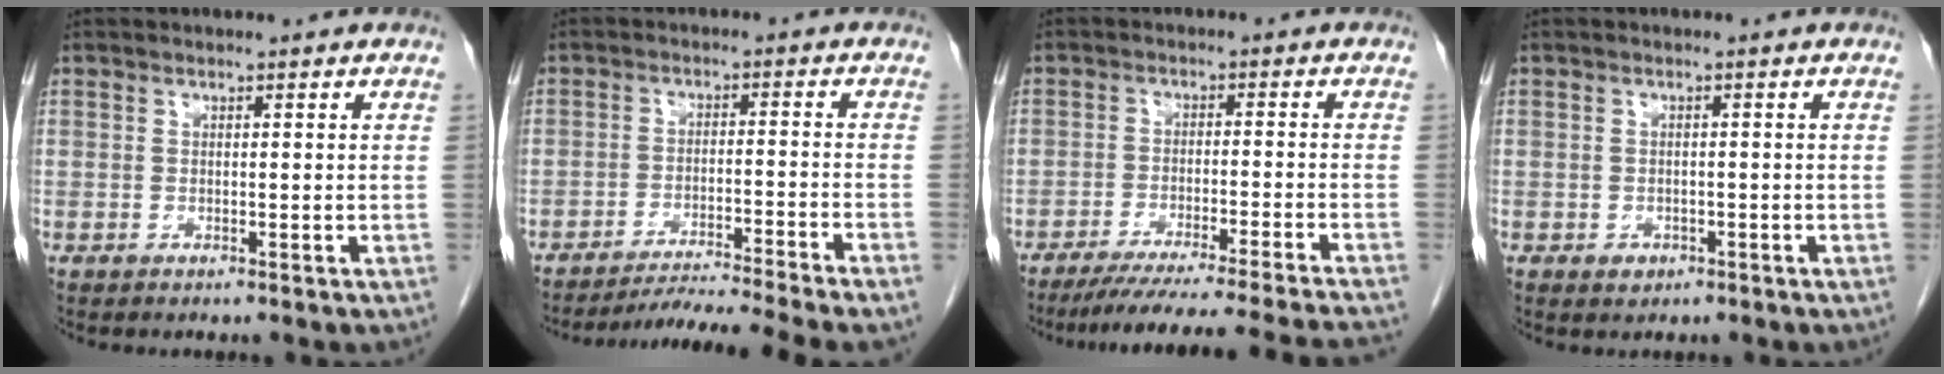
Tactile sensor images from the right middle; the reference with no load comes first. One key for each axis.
{"total": 12.7, "fx": -11.4, "fy": -2.9, "fz": 4.8, "tx": -0.052, "ty": -0.028, "tz": -0.176}
{"total": 20.2, "fx": -18.3, "fy": -2.1, "fz": 8.3, "tx": -0.092, "ty": -0.052, "tz": -0.254}
{"total": 1.5, "fx": -0.8, "fy": 1.2, "fz": 0.6, "tx": -0.010, "ty": 0.003, "tz": -0.005}